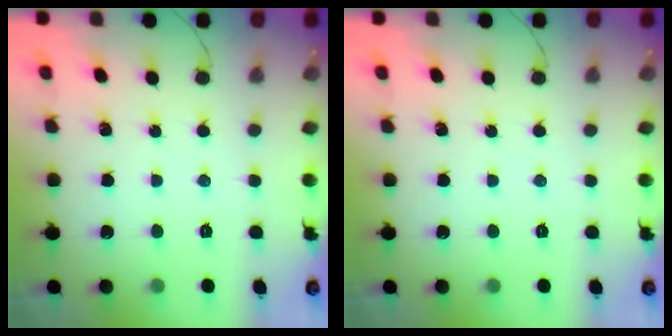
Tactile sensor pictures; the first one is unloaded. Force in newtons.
{"total": 0.0}